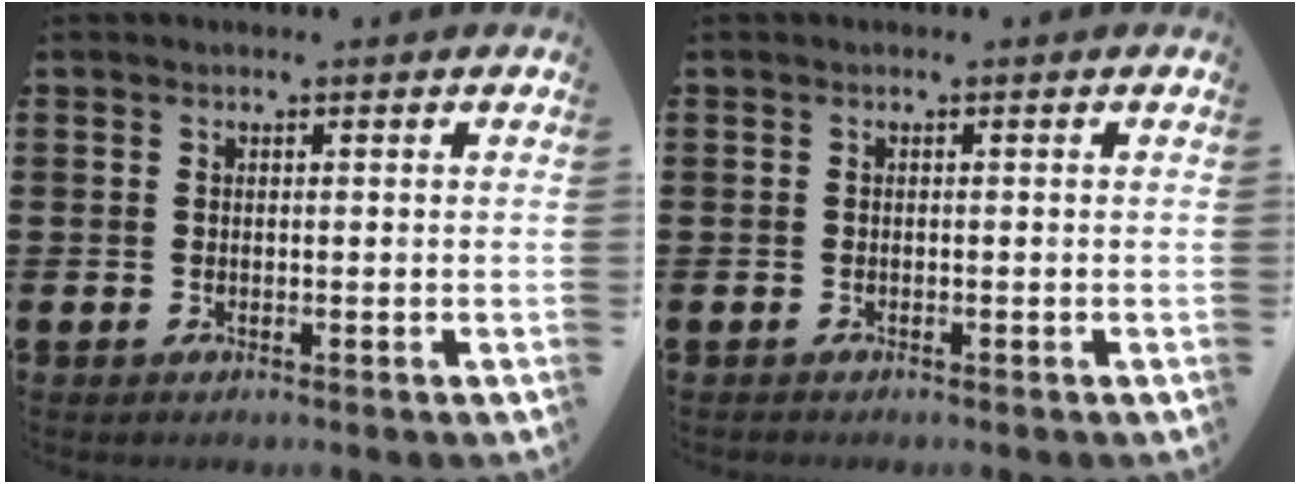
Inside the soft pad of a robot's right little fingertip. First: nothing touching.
{"total": 0.0}